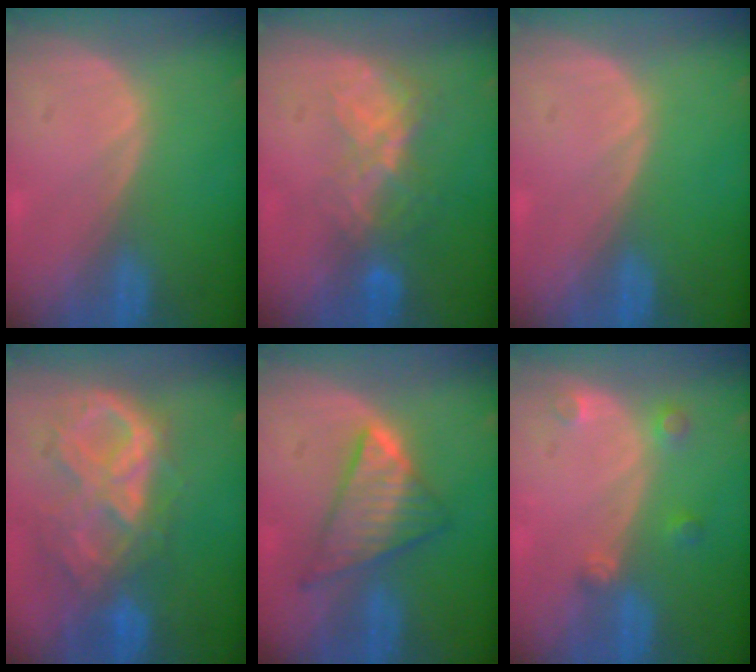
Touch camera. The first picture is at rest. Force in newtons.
{"total": 6.5, "press": 5.6, "slide": 3.2}
{"total": 0.0}
{"total": 10.4, "press": 8.9, "slide": 5.4}
{"total": 7.5, "press": 7.5, "slide": 0.4}
{"total": 2.6, "press": 2.6, "slide": 0.3}